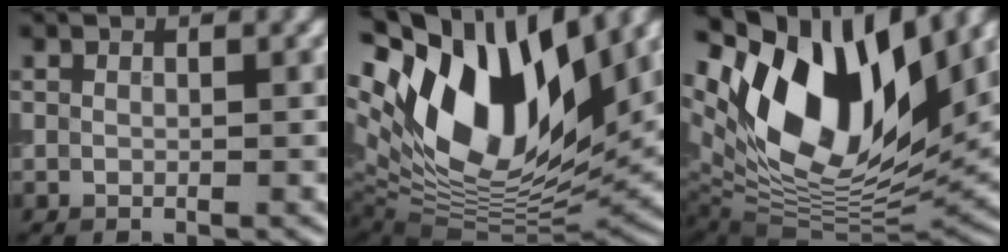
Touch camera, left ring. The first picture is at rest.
{"total": 17.2, "force": [6.8, 9.3, 12.8], "torque": [-0.253, 0.024, 0.118]}
{"total": 16.1, "force": [7.0, 8.3, 11.8], "torque": [-0.221, 0.019, 0.124]}